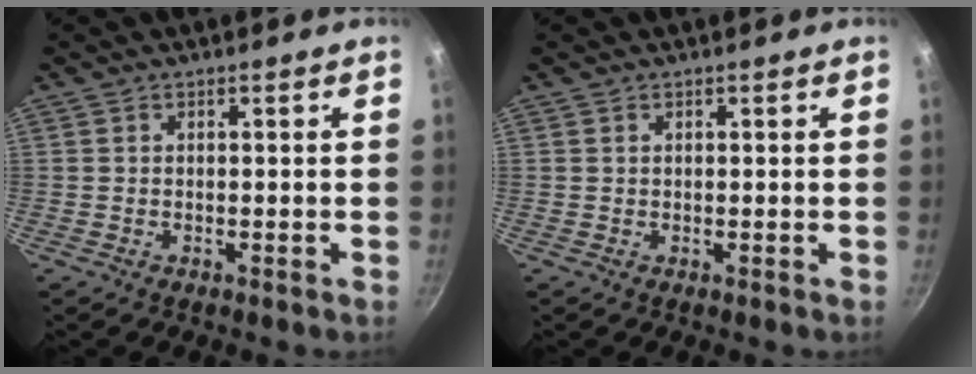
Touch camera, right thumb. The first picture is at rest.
{"total": 0.0}